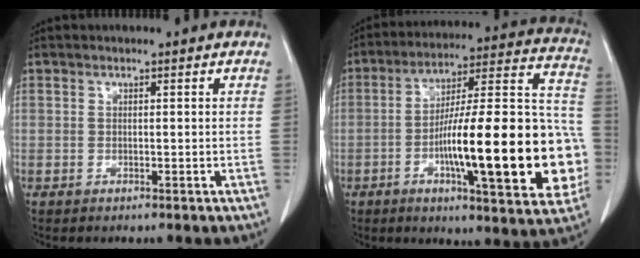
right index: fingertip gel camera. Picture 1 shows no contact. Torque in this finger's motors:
{"motor_torque": [1.51, -0.63, 1.05, 0.21]}